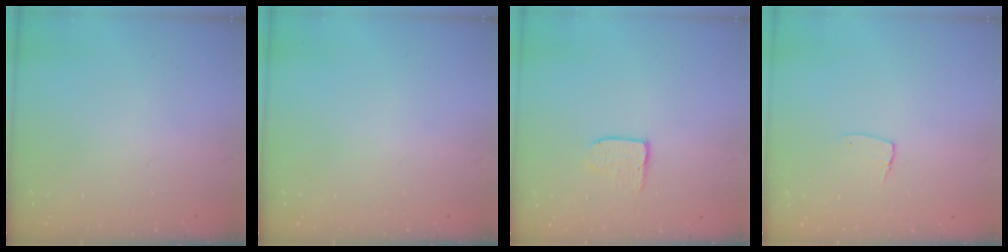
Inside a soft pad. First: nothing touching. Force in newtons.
{"total": 0.0}
{"total": 3.8, "press": 3.8, "slide": 0.3}
{"total": 5.6, "press": 5.5, "slide": 0.4}